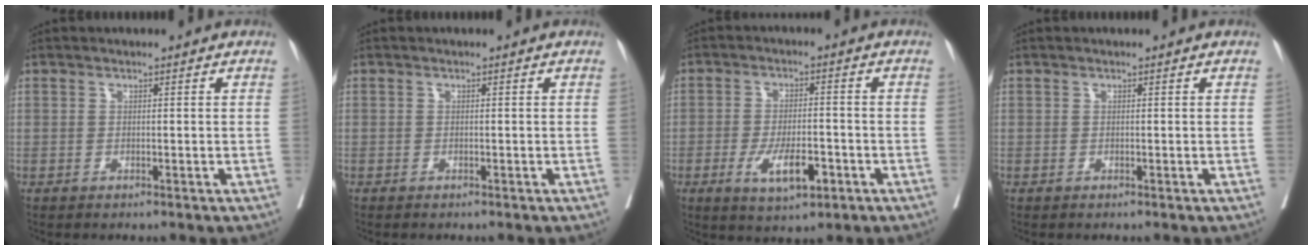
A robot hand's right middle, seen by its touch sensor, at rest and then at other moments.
{"total": 0.8, "force": [-0.7, 0.0, 0.4], "torque": [-0.002, 0.003, -0.010]}
{"total": 7.3, "force": [-3.1, 2.2, 6.2], "torque": [-0.110, -0.007, -0.045]}
{"total": 0.0}